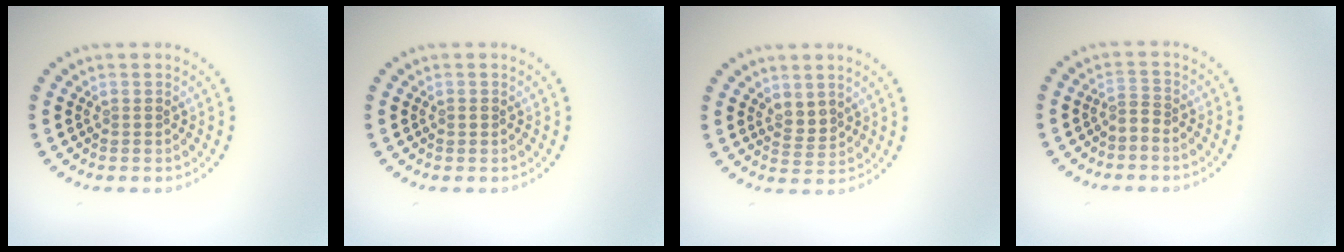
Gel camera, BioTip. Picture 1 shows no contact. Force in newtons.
{"total": 0.7, "press": 0.7, "slide": 0.0}
{"total": 1.7, "press": 1.3, "slide": 1.0}
{"total": 1.1, "press": 0.5, "slide": 0.9}